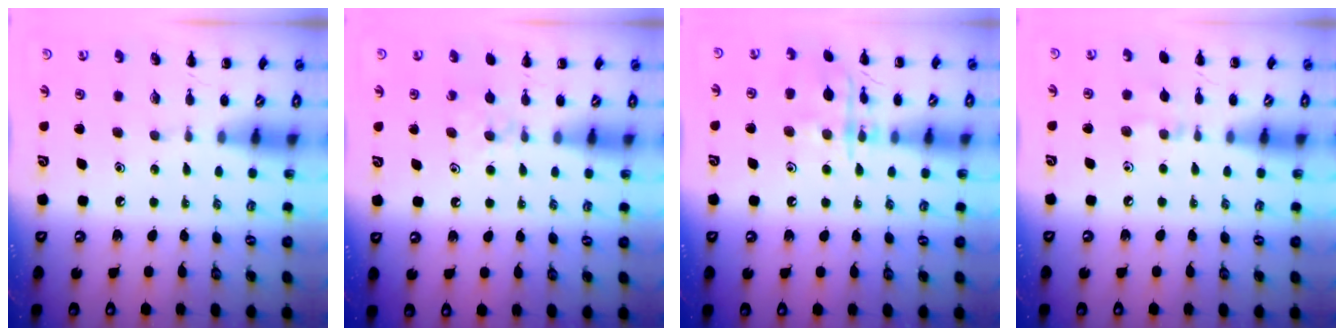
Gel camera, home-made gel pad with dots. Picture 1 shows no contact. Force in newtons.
{"total": 6.2, "press": 5.9, "slide": 1.9}
{"total": 12.5, "press": 12.5, "slide": 0.6}
{"total": 2.9, "press": 2.7, "slide": 1.0}